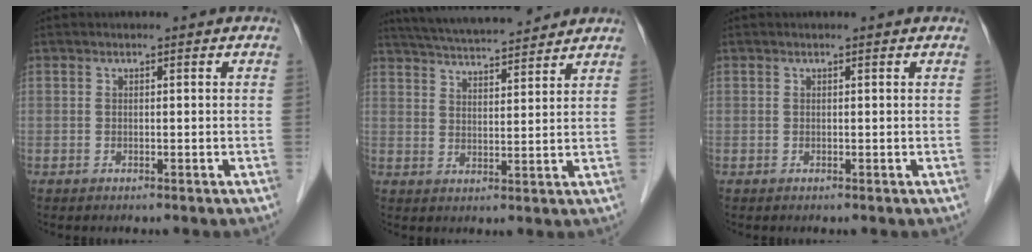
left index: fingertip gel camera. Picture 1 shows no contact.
{"total": 13.6, "force": [12.5, 1.5, 5.3], "torque": [-0.096, 0.025, 0.195]}
{"total": 0.8, "force": [0.7, 0.0, 0.2], "torque": [-0.011, 0.005, 0.009]}